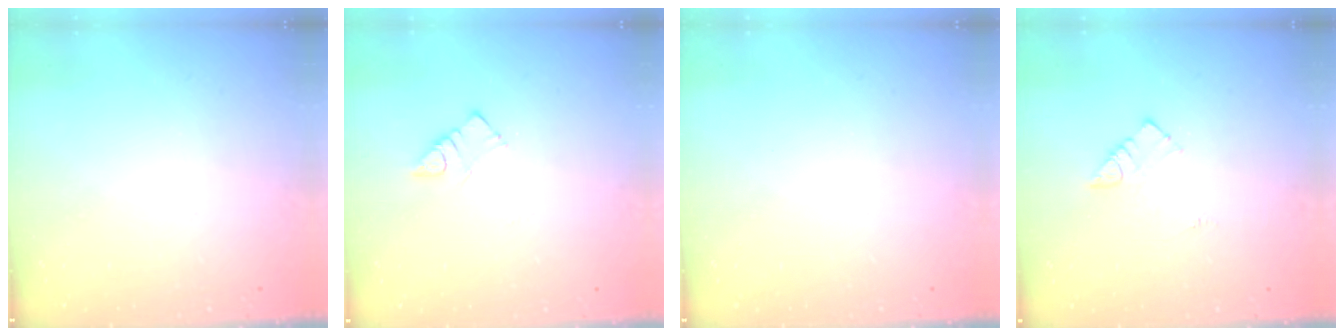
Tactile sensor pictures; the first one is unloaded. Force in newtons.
{"total": 3.8, "press": 3.7, "slide": 0.5}
{"total": 0.0}
{"total": 5.2, "press": 5.2, "slide": 0.2}